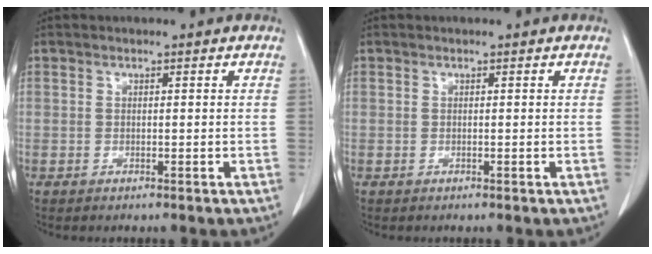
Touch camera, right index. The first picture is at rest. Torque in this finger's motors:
{"motor_torque": [0.00, 0.00, 0.00, 0.00]}